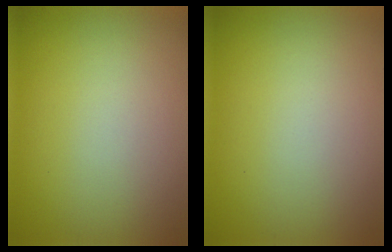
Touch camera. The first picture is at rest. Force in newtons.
{"total": 0.0}